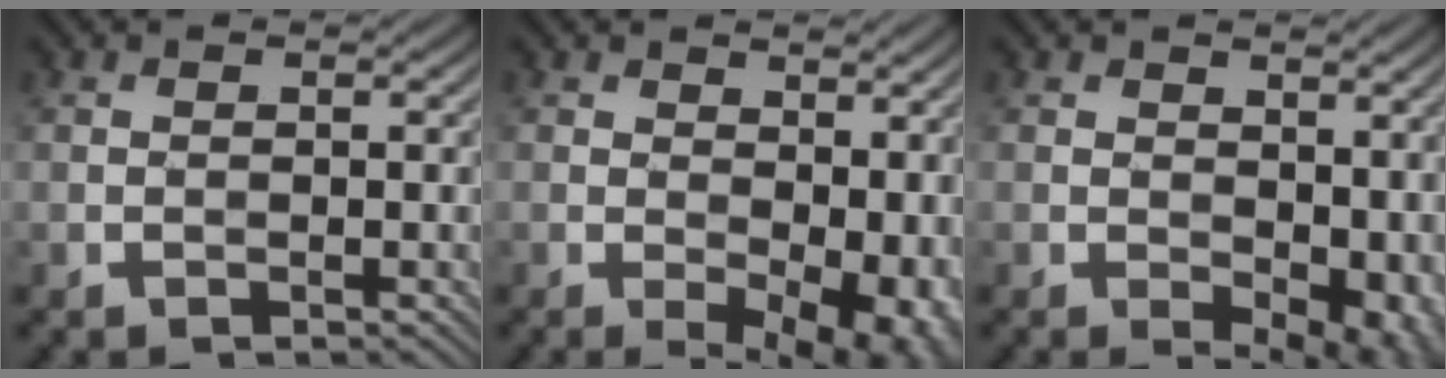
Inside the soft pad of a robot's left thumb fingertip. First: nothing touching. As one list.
[{"total": 11.1, "force": [-0.1, 6.2, 9.1], "torque": [-0.106, -0.016, 0.029]}, {"total": 7.6, "force": [0.0, 4.5, 6.1], "torque": [-0.074, -0.014, 0.013]}]